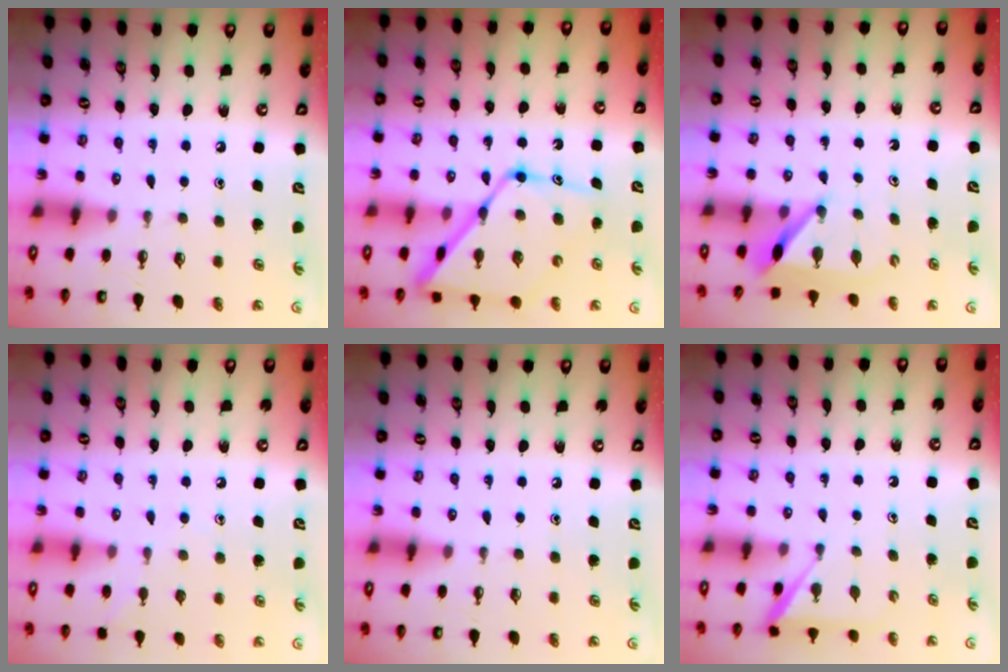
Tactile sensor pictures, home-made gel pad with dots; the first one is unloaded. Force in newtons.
{"total": 16.5, "press": 16.5, "slide": 1.6}
{"total": 6.0, "press": 6.0, "slide": 0.4}
{"total": 5.3, "press": 5.3, "slide": 0.6}
{"total": 0.0}
{"total": 3.9, "press": 3.9, "slide": 0.4}